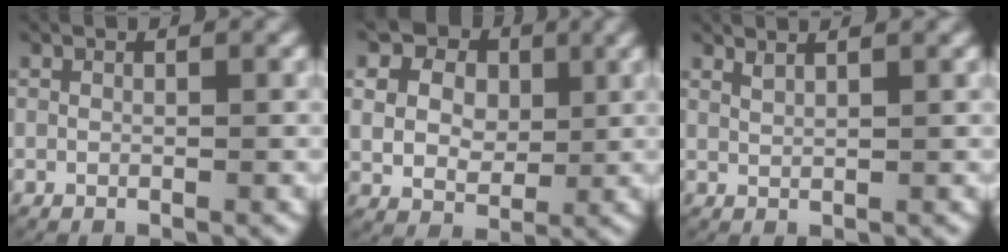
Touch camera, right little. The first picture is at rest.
{"total": 7.4, "force": [1.3, 6.1, 4.1], "torque": [-0.082, -0.019, 0.028]}
{"total": 1.9, "force": [1.7, 0.3, 0.8], "torque": [-0.017, 0.005, 0.029]}